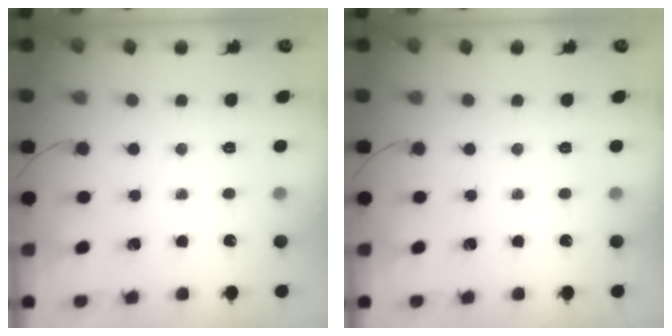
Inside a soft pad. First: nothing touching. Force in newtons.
{"total": 0.0}